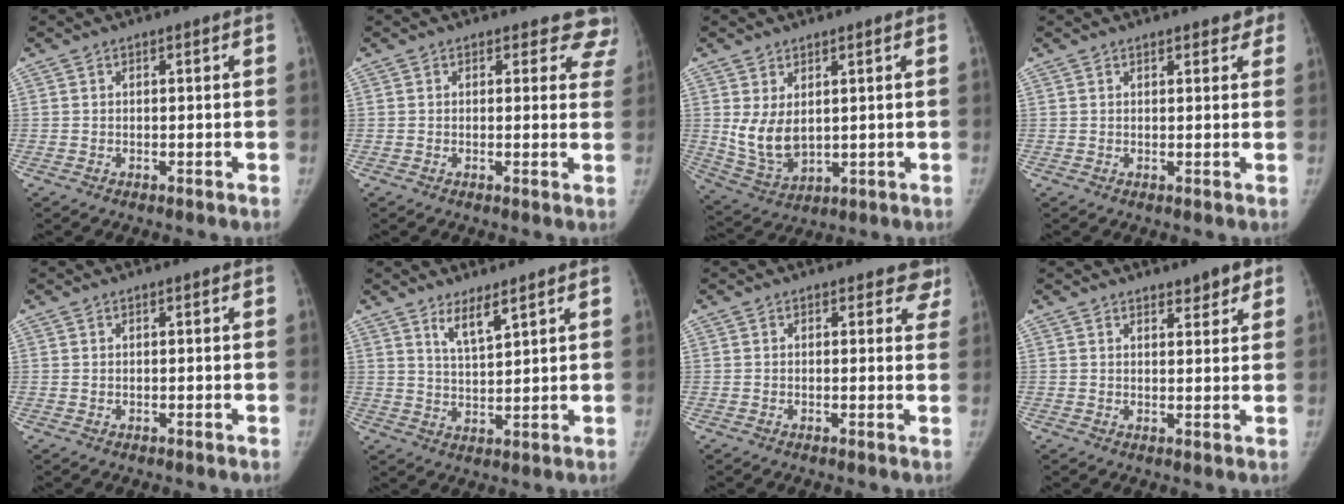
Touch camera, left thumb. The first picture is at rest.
{"total": 6.1, "force": [5.3, 3.0, -0.1], "torque": [0.059, -0.020, 0.022]}
{"total": 7.8, "force": [1.5, 4.9, 5.9], "torque": [-0.103, -0.018, 0.049]}
{"total": 2.7, "force": [1.9, 1.4, 1.3], "torque": [0.014, -0.005, 0.019]}
{"total": 0.0}
{"total": 5.0, "force": [3.5, 1.1, 3.4], "torque": [-0.058, -0.033, 0.070]}
{"total": 4.5, "force": [3.7, 2.4, 0.7], "torque": [0.037, -0.016, 0.018]}
{"total": 3.7, "force": [2.7, 1.5, 2.0], "torque": [-0.005, -0.015, 0.035]}